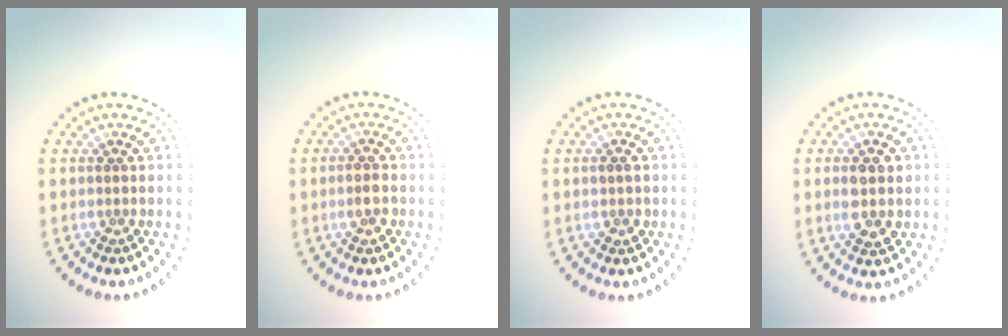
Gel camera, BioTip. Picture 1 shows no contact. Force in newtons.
{"total": 1.8, "press": 1.8, "slide": 0.3}
{"total": 1.3, "press": 1.2, "slide": 0.2}
{"total": 3.6, "press": 3.5, "slide": 0.3}